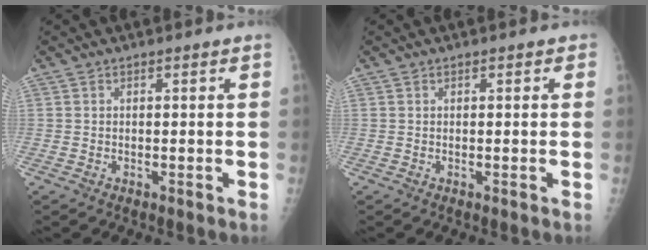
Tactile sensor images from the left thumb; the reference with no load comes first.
{"total": 0.6, "force": [0.3, 0.4, 0.4], "torque": [0.002, 0.001, -0.001]}